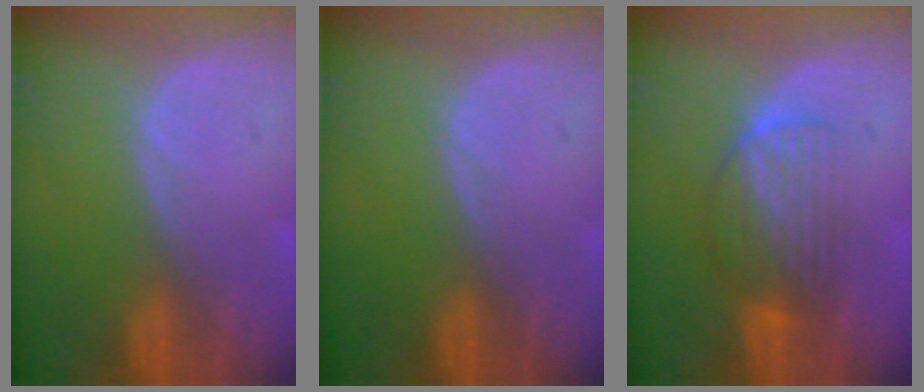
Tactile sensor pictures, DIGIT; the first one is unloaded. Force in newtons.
{"total": 0.0}
{"total": 6.6, "press": 5.8, "slide": 3.0}